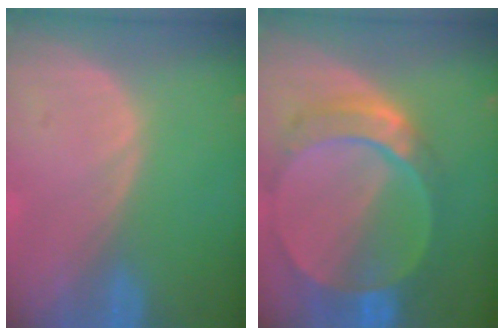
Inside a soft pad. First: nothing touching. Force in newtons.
{"total": 9.5, "press": 8.3, "slide": 4.4}